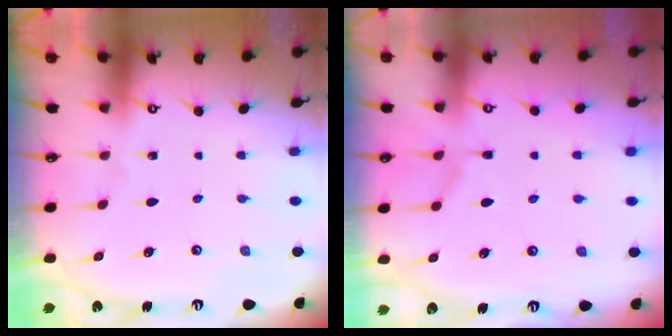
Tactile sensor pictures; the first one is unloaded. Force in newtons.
{"total": 1.4, "press": 0.1, "slide": 1.4}